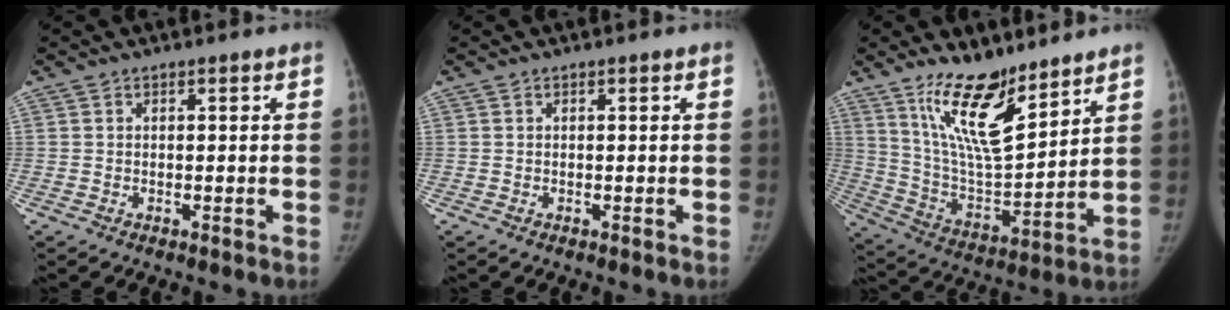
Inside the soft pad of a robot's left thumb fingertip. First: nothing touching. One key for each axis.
{"total": 0.0}
{"total": 16.7, "fx": 11.5, "fy": 5.5, "fz": 10.7, "tx": -0.154, "ty": -0.082, "tz": 0.222}